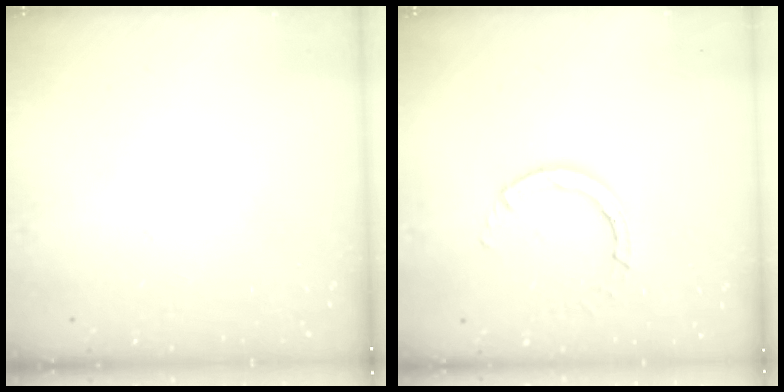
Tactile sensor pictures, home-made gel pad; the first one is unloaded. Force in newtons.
{"total": 4.0, "press": 4.0, "slide": 0.4}